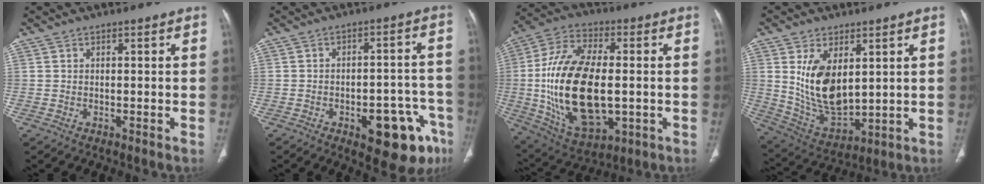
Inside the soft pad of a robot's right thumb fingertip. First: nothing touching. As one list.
[{"total": 14.5, "force": [-7.1, 6.1, 11.1], "torque": [-0.093, 0.045, -0.081]}, {"total": 24.5, "force": [-1.4, 12.8, 20.8], "torque": [-0.402, 0.001, -0.008]}, {"total": 13.7, "force": [3.4, 7.6, 10.9], "torque": [-0.179, -0.025, 0.085]}]